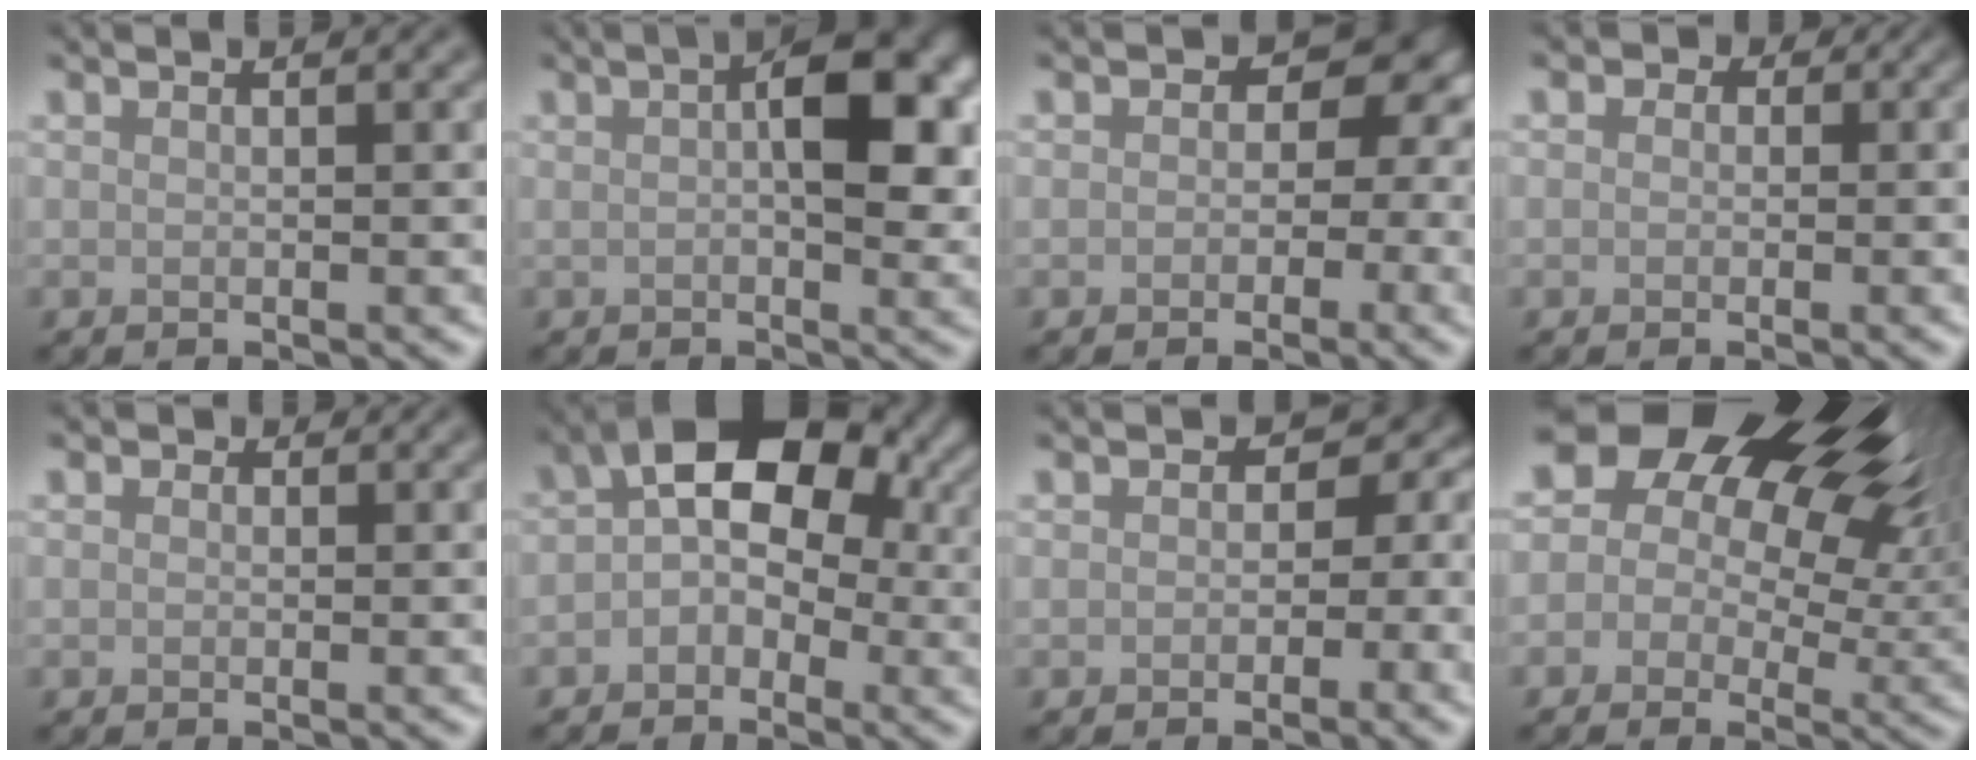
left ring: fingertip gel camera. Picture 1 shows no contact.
{"total": 6.8, "force": [1.3, 2.7, 6.1], "torque": [-0.079, 0.011, 0.013]}
{"total": 5.7, "force": [0.2, 4.3, 3.7], "torque": [-0.017, 0.004, -0.004]}
{"total": 2.3, "force": [0.7, 2.0, 0.9], "torque": [0.008, 0.006, -0.016]}
{"total": 0.8, "force": [0.2, 0.7, 0.2], "torque": [0.001, -0.006, -0.003]}
{"total": 8.7, "force": [0.6, 6.1, 6.2], "torque": [-0.068, 0.018, -0.011]}
{"total": 4.4, "force": [0.1, 3.5, 2.7], "torque": [-0.002, 0.002, -0.003]}
{"total": 18.3, "force": [8.1, 11.3, 11.9], "torque": [-0.176, 0.054, 0.117]}